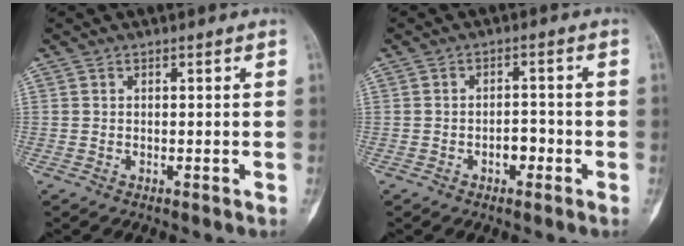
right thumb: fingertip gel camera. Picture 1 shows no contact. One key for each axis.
{"total": 3.1, "fx": -1.3, "fy": 1.9, "fz": 2.1, "tx": -0.020, "ty": 0.015, "tz": -0.020}